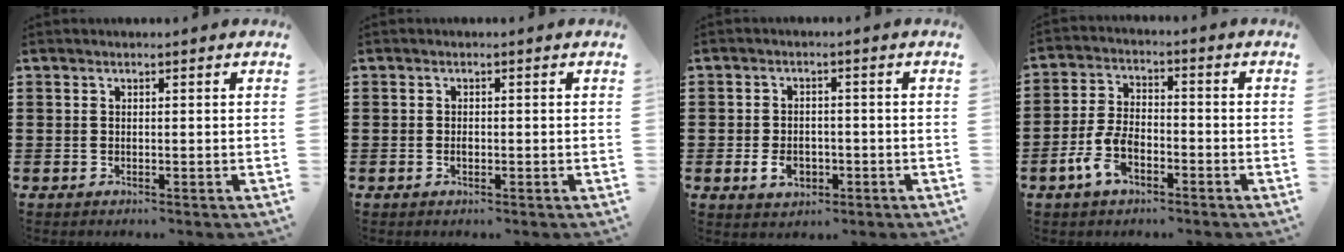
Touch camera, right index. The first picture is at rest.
{"total": 0.9, "force": [-0.2, 0.3, 0.8], "torque": [-0.018, -0.005, -0.003]}
{"total": 3.8, "force": [-1.3, 2.5, 2.6], "torque": [-0.059, -0.002, -0.024]}
{"total": 6.3, "force": [-3.2, 3.2, 4.4], "torque": [-0.110, 0.001, -0.066]}